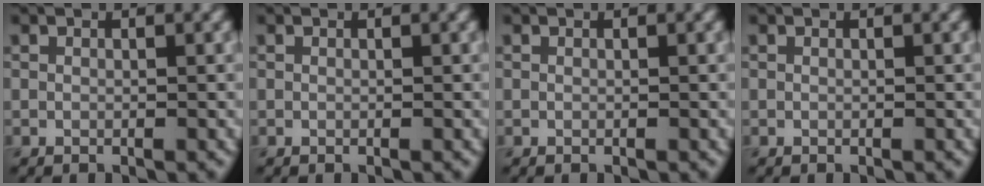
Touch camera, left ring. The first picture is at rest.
{"total": 0.0}
{"total": 0.0}
{"total": 0.0}